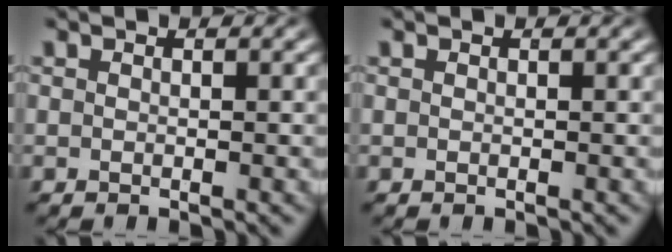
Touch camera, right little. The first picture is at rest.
{"total": 0.0}